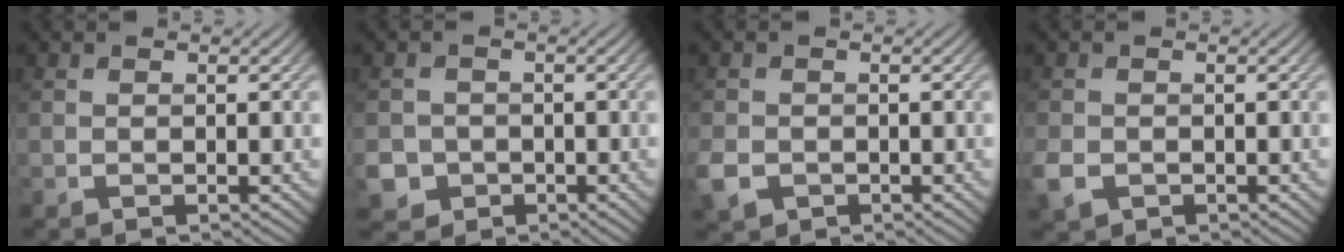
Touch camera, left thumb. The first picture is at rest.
{"total": 4.5, "force": [-1.9, 3.9, 1.0], "torque": [-0.023, -0.010, -0.045]}
{"total": 3.4, "force": [-1.5, 2.6, 1.6], "torque": [-0.043, -0.011, -0.034]}
{"total": 3.0, "force": [-1.3, 2.3, 1.5], "torque": [-0.043, -0.013, -0.030]}